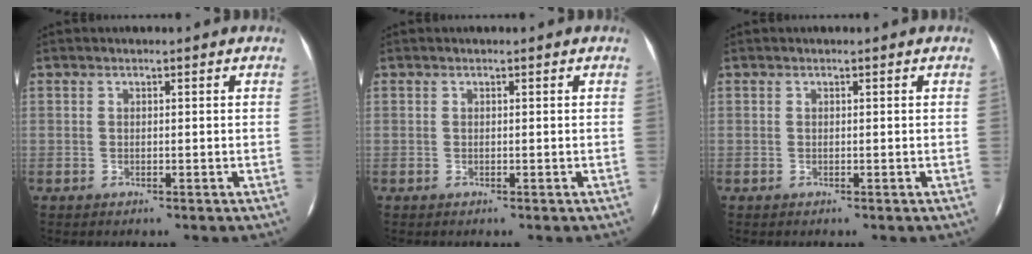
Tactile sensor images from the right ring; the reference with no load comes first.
{"total": 0.0}
{"total": 0.0}